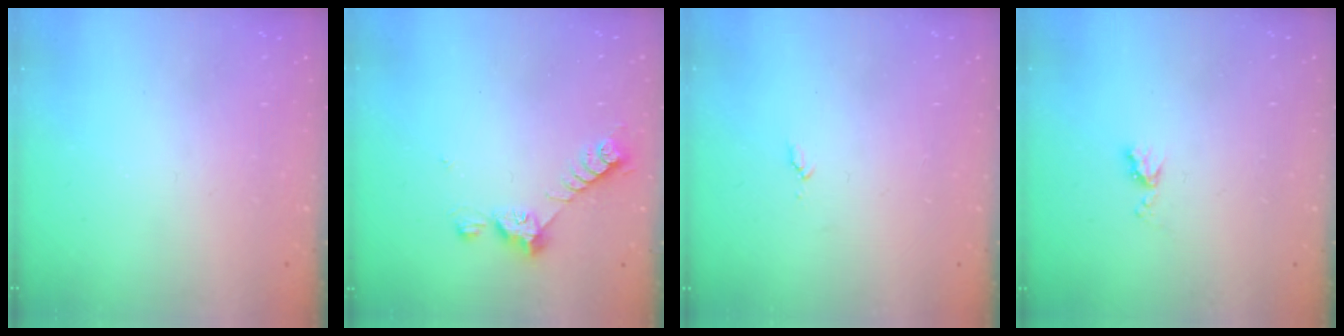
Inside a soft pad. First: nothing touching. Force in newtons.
{"total": 6.5, "press": 6.5, "slide": 0.7}
{"total": 3.6, "press": 3.6, "slide": 0.4}
{"total": 5.1, "press": 5.1, "slide": 0.5}